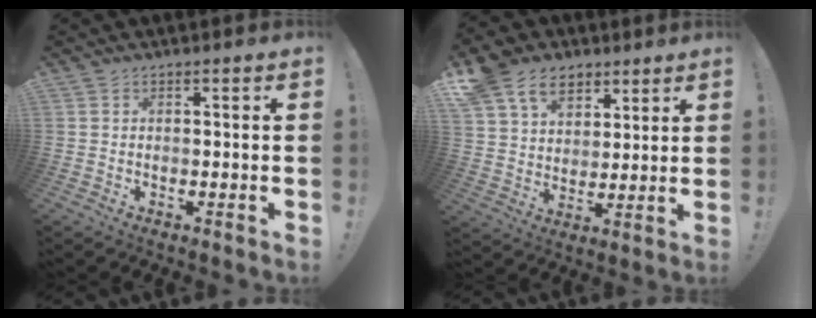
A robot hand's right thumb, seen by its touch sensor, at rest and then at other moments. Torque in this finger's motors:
{"motor_torque": [0.07, 0.17, 0.62, 0.43, 0.07]}